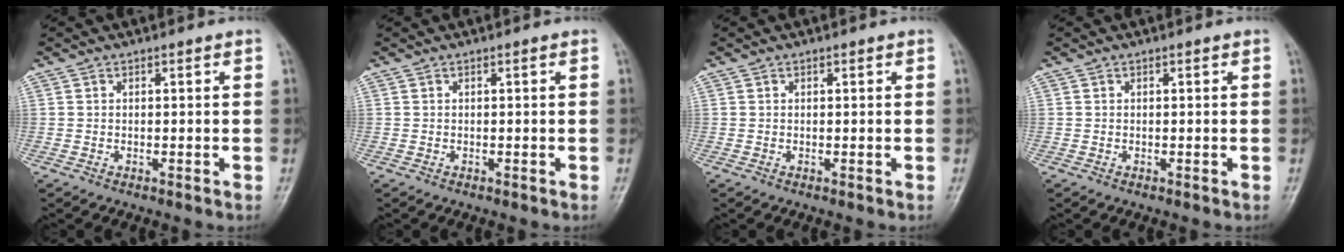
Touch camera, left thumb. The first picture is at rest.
{"total": 0.0}
{"total": 0.0}
{"total": 0.0}